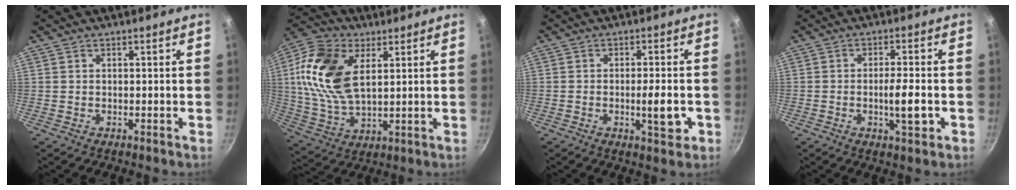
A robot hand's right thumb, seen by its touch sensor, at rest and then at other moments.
{"total": 17.2, "force": [4.6, 9.9, 13.2], "torque": [-0.249, -0.007, 0.087]}
{"total": 6.0, "force": [-1.6, 1.7, 5.5], "torque": [-0.069, 0.006, -0.022]}
{"total": 6.1, "force": [-1.5, 1.4, 5.7], "torque": [-0.088, 0.008, -0.026]}